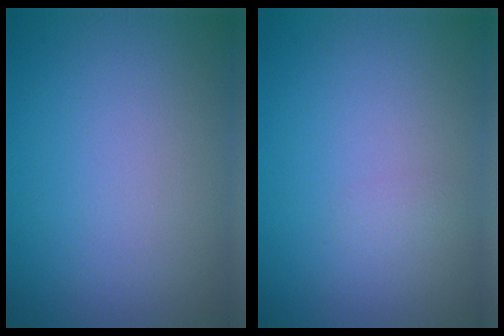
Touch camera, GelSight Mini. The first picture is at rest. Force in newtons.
{"total": 0.6, "press": 0.6, "slide": 0.0}